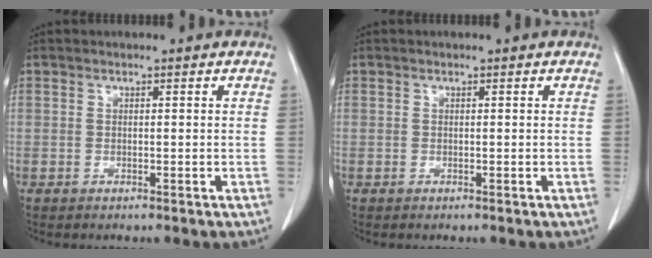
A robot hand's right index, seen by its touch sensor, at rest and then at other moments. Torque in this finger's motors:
{"motor_torque": [-0.02, 0.02, 0.00, 0.00]}